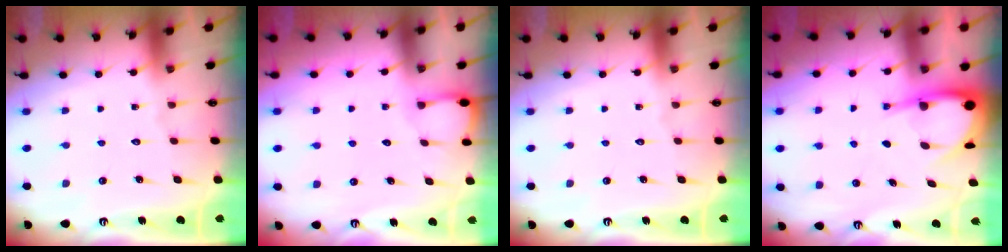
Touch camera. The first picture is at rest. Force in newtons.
{"total": 2.5, "press": 2.4, "slide": 0.4}
{"total": 0.0}
{"total": 7.0, "press": 6.9, "slide": 0.8}